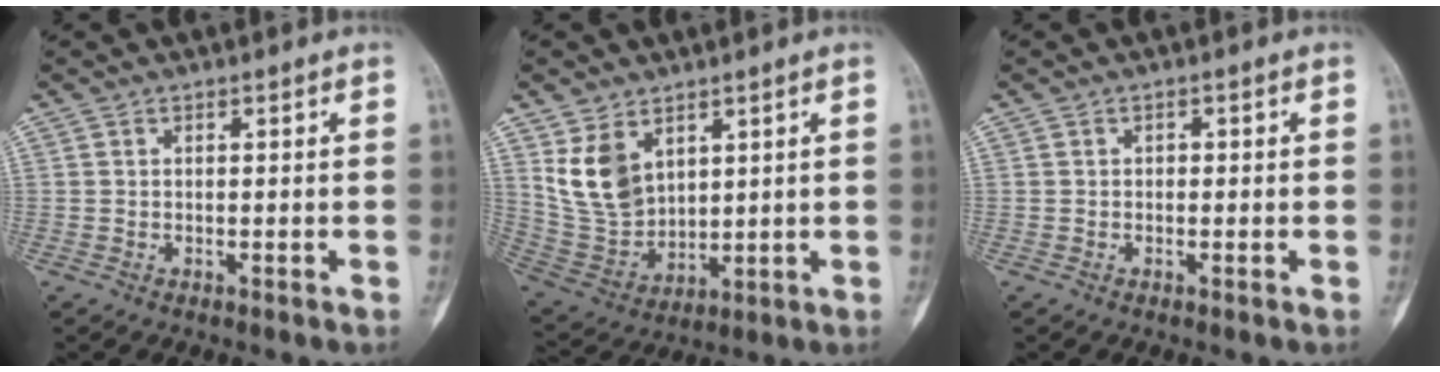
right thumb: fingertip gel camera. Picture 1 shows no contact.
{"total": 10.9, "force": [5.0, 7.4, 6.2], "torque": [-0.100, -0.023, 0.123]}
{"total": 0.7, "force": [-0.1, 0.6, 0.4], "torque": [0.006, 0.003, -0.007]}